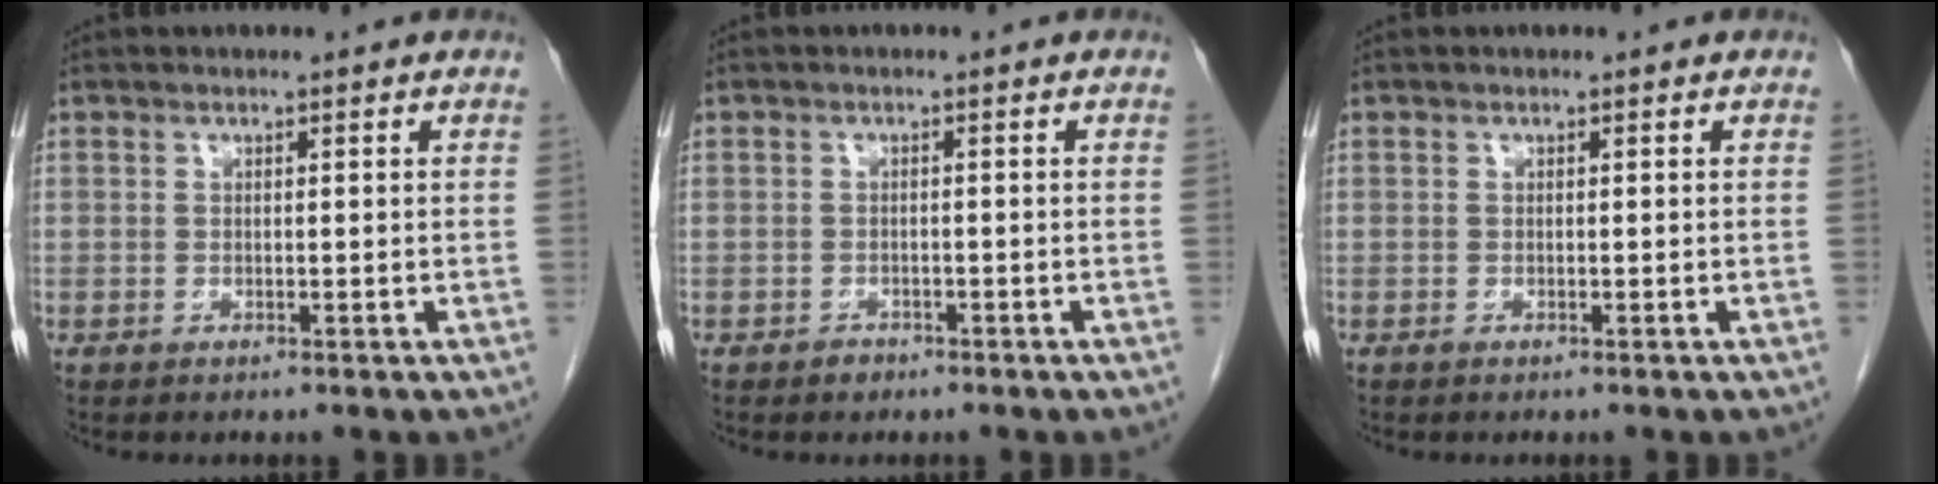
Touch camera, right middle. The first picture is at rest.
{"total": 1.1, "force": [-0.8, 0.7, 0.1], "torque": [-0.002, 0.003, -0.013]}
{"total": 0.0}